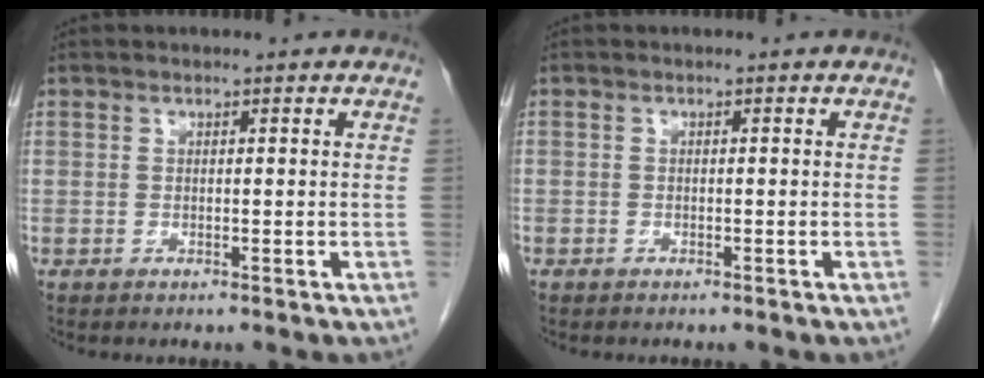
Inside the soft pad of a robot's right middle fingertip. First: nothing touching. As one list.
[{"total": 0.5, "force": [-0.4, 0.3, 0.0], "torque": [-0.005, 0.002, -0.007]}]